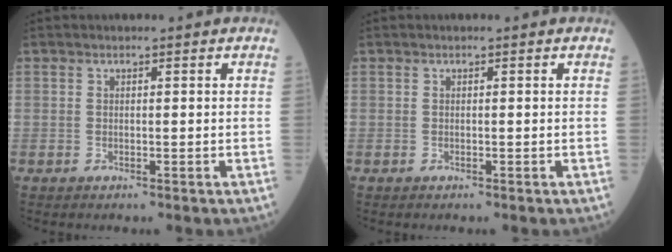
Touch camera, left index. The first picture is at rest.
{"total": 0.0}